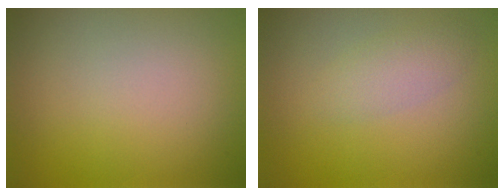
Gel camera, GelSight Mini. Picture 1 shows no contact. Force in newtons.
{"total": 1.8, "press": 1.8, "slide": 0.1}